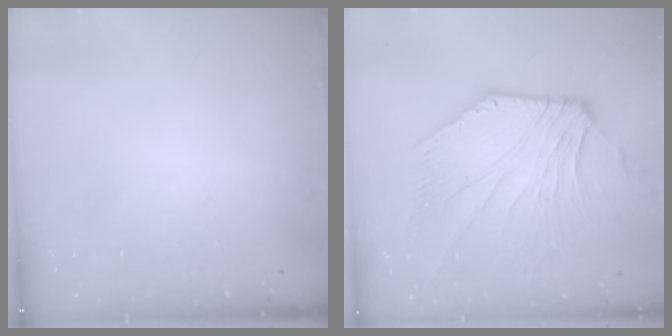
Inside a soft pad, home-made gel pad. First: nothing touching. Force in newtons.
{"total": 7.9, "press": 7.8, "slide": 1.3}